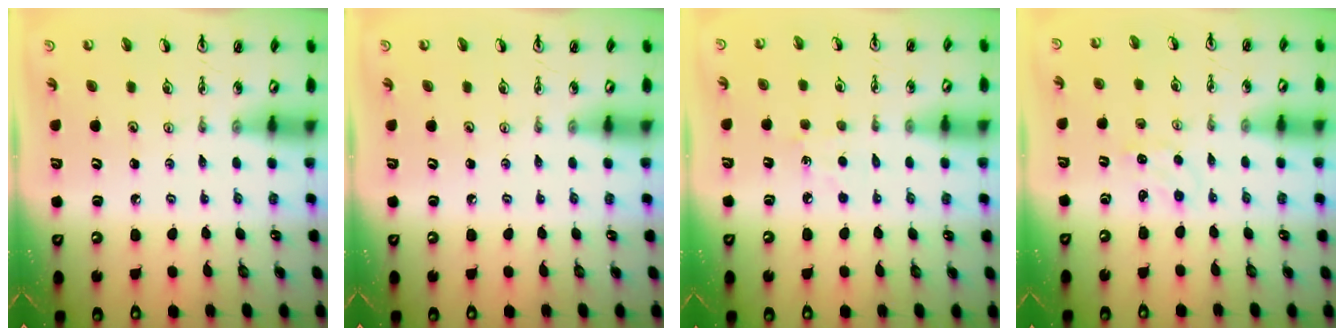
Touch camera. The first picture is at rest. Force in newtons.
{"total": 0.0}
{"total": 4.0, "press": 3.9, "slide": 0.5}
{"total": 1.5, "press": 1.4, "slide": 0.3}